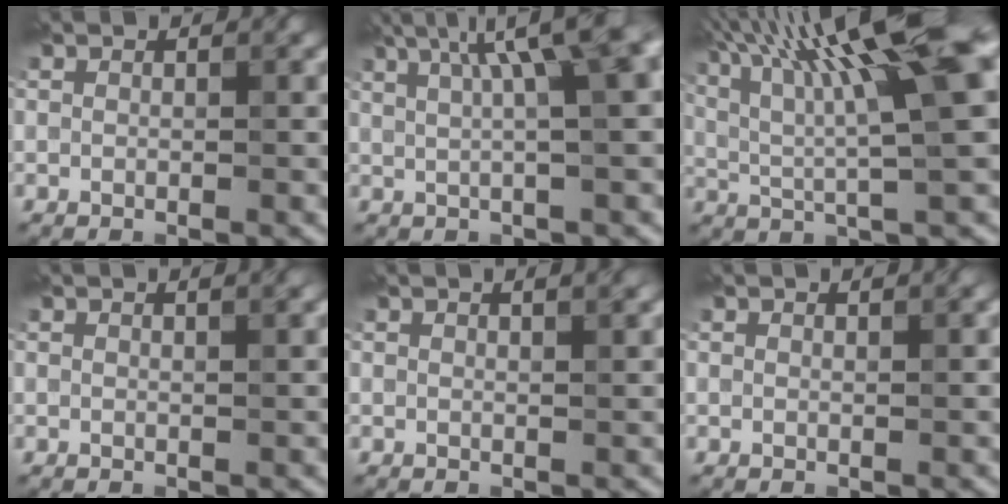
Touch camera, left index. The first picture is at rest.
{"total": 10.3, "force": [3.8, 3.3, 9.0], "torque": [-0.078, 0.046, 0.037]}
{"total": 12.9, "force": [4.8, 2.4, 11.8], "torque": [-0.182, 0.019, 0.079]}
{"total": 2.0, "force": [1.4, 0.7, 1.2], "torque": [-0.004, 0.002, 0.005]}
{"total": 2.7, "force": [1.7, 1.0, 1.8], "torque": [-0.004, 0.013, 0.001]}
{"total": 1.2, "force": [1.0, 0.3, 0.6], "torque": [-0.002, 0.000, 0.009]}